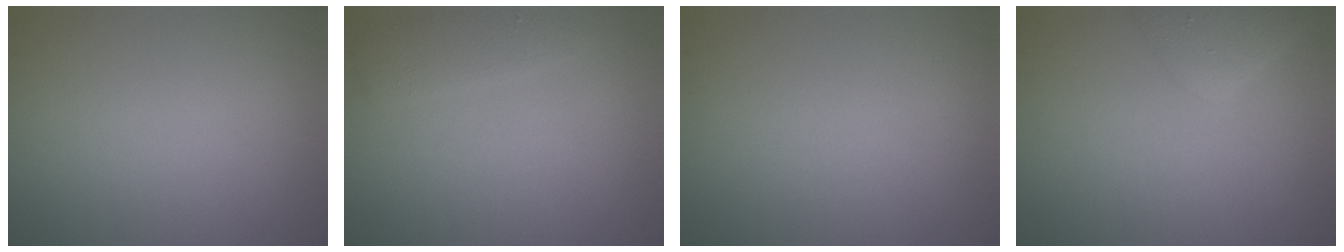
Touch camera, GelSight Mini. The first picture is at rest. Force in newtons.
{"total": 1.8, "press": 1.8, "slide": 0.2}
{"total": 0.0}
{"total": 2.5, "press": 2.4, "slide": 0.3}